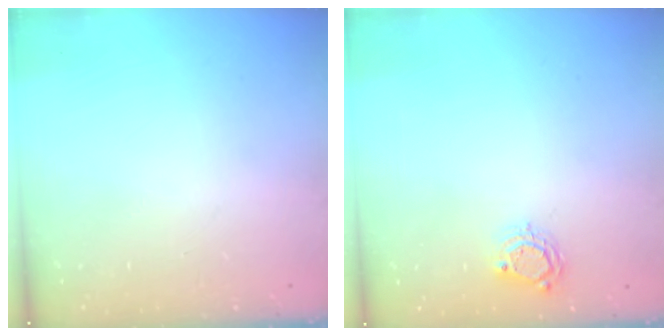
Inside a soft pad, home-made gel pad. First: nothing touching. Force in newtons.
{"total": 5.3, "press": 5.2, "slide": 0.5}